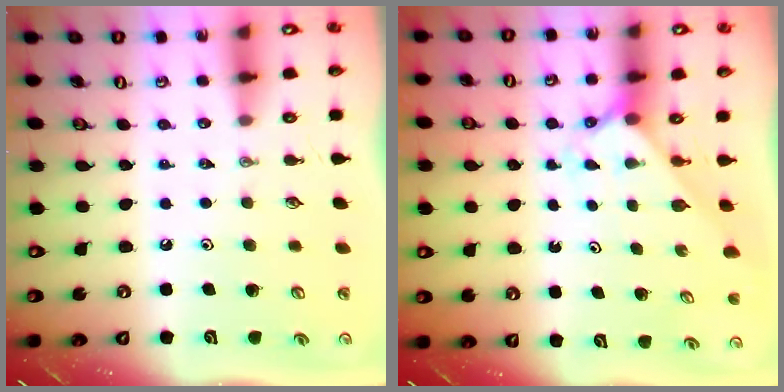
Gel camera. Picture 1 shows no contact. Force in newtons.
{"total": 2.1, "press": 2.1, "slide": 0.2}